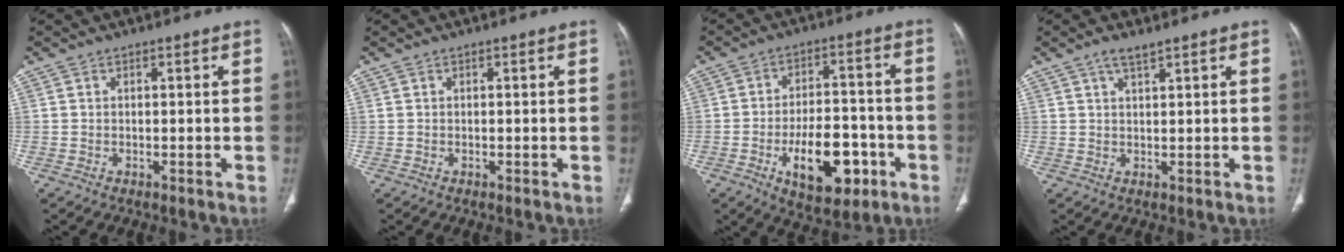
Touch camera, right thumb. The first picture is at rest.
{"total": 0.0}
{"total": 13.2, "force": [-5.0, 6.8, 10.1], "torque": [-0.128, 0.024, -0.072]}
{"total": 2.5, "force": [1.7, 0.5, 1.7], "torque": [-0.035, -0.004, 0.034]}